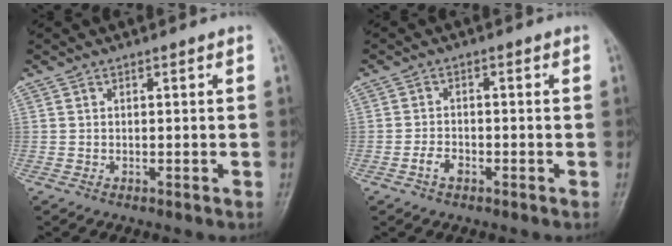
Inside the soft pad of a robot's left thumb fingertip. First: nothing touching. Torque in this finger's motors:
{"motor_torque": [-0.08, 0.03, -0.06, -0.03, 0.00]}